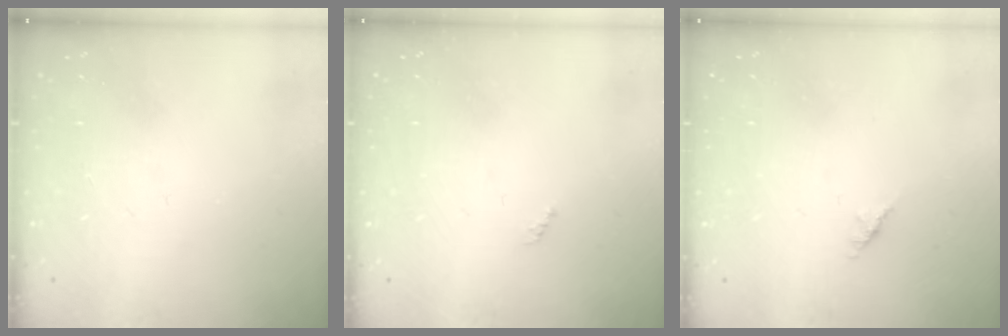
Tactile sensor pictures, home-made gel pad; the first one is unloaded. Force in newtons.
{"total": 0.0}
{"total": 1.4, "press": 1.3, "slide": 0.4}